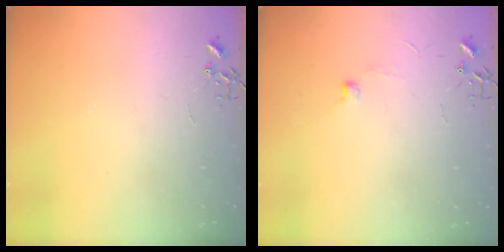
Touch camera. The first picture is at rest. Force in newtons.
{"total": 5.6, "press": 5.6, "slide": 0.7}